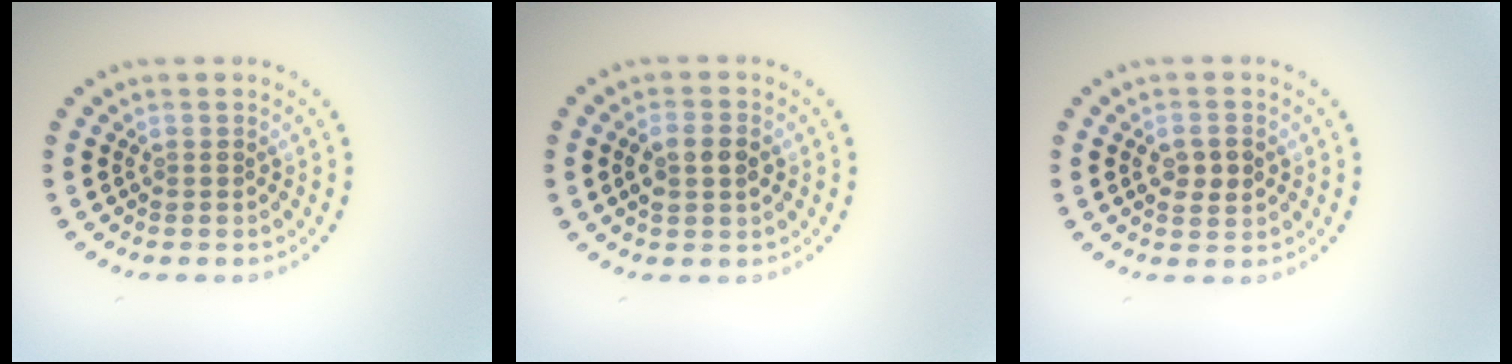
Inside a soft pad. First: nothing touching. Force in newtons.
{"total": 2.6, "press": 2.6, "slide": 0.1}
{"total": 2.4, "press": 2.4, "slide": 0.2}